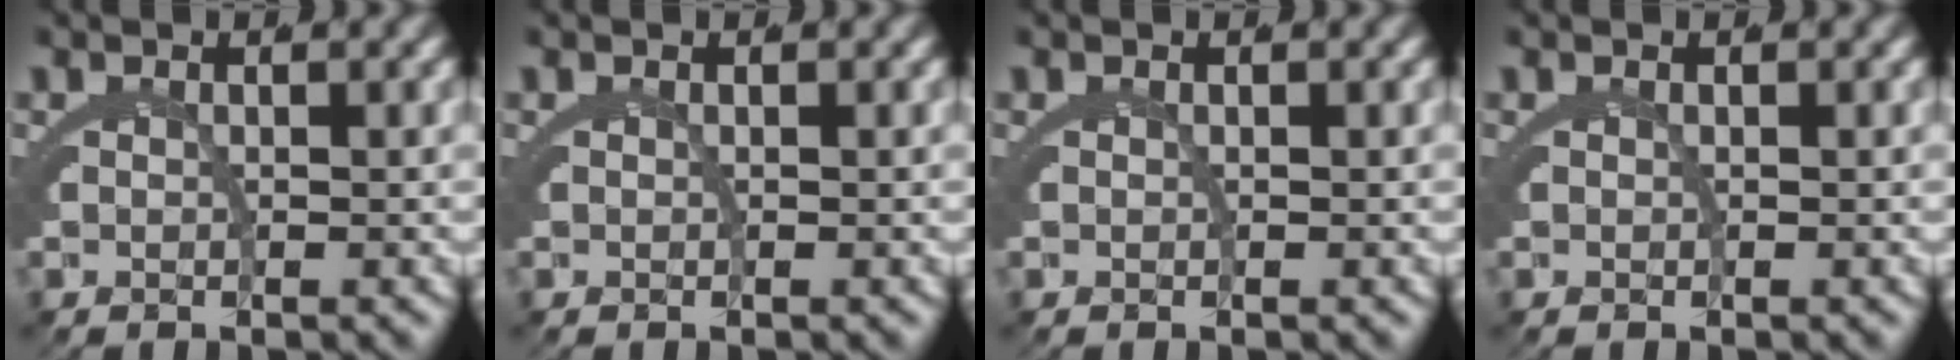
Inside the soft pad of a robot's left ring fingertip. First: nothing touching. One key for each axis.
{"total": 0.0}
{"total": 0.0}
{"total": 0.0}